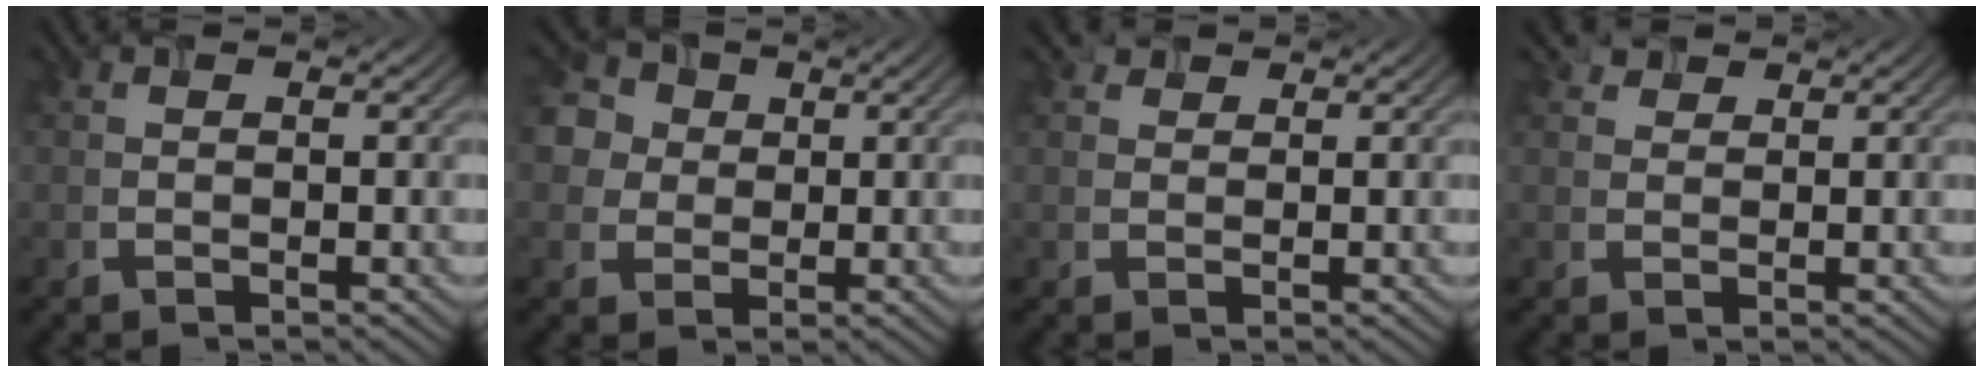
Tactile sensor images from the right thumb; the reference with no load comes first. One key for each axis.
{"total": 9.1, "fx": 3.0, "fy": 7.3, "fz": 4.5, "tx": -0.146, "ty": 0.046, "tz": 0.051}
{"total": 1.7, "fx": 1.2, "fy": 1.1, "fz": 0.6, "tx": -0.012, "ty": 0.007, "tz": 0.030}
{"total": 2.9, "fx": 2.1, "fy": 1.7, "fz": 1.1, "tx": -0.026, "ty": 0.011, "tz": 0.049}